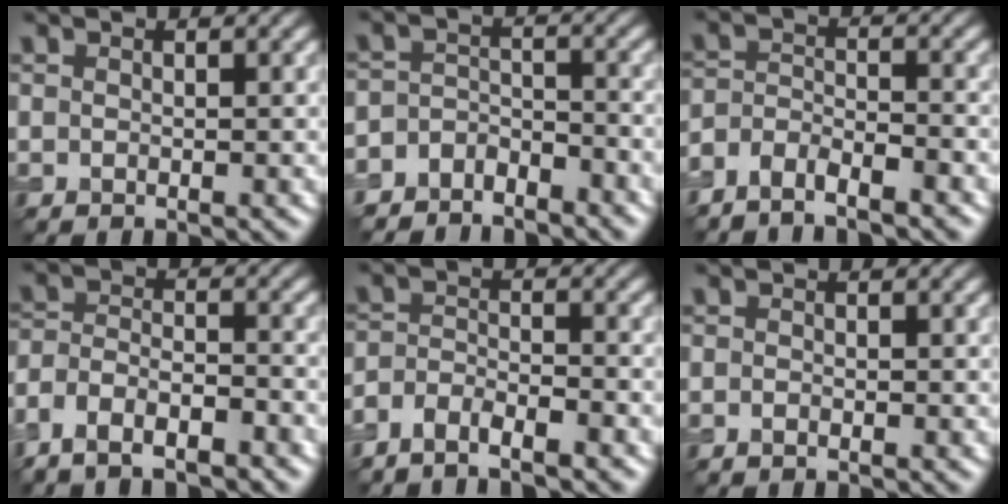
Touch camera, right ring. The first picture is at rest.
{"total": 4.0, "force": [-3.7, 1.3, 0.1], "torque": [0.004, -0.003, -0.068]}
{"total": 3.4, "force": [-3.2, 0.9, 0.9], "torque": [-0.015, -0.002, -0.066]}
{"total": 5.3, "force": [-4.4, 2.0, 2.3], "torque": [-0.038, -0.010, -0.085]}
{"total": 3.0, "force": [-2.7, 0.7, 0.9], "torque": [-0.016, -0.002, -0.059]}
{"total": 0.0}